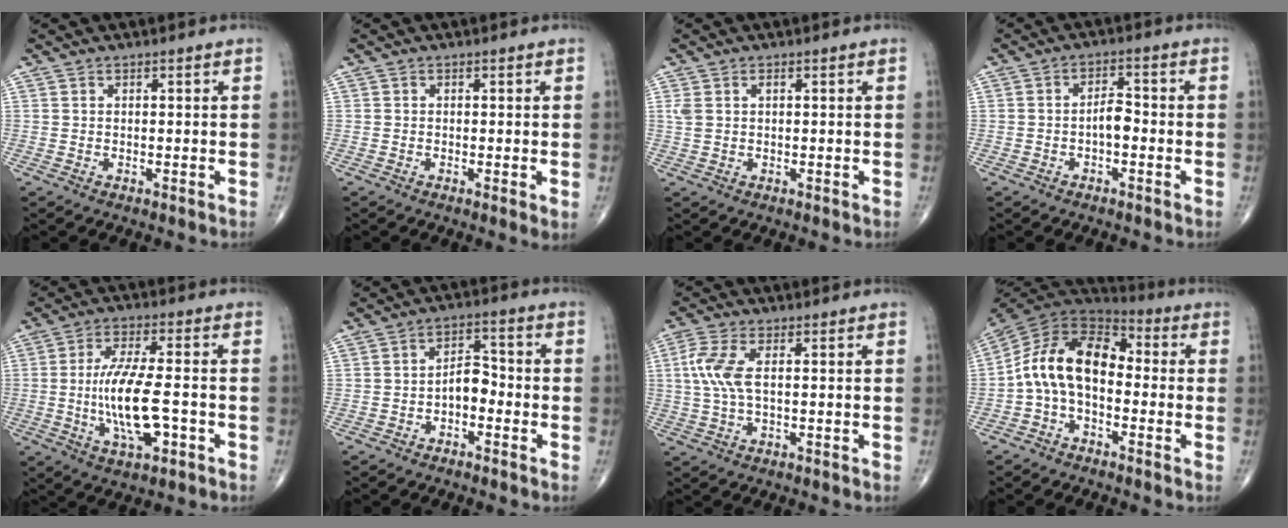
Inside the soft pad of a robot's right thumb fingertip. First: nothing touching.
{"total": 1.8, "force": [-0.3, 0.3, 1.7], "torque": [-0.034, -0.008, -0.008]}
{"total": 2.3, "force": [0.6, 1.3, 1.8], "torque": [-0.053, 0.014, 0.017]}
{"total": 3.6, "force": [-1.1, 1.8, 3.0], "torque": [-0.040, 0.018, -0.023]}
{"total": 12.0, "force": [-2.3, 4.0, 11.1], "torque": [-0.217, 0.007, -0.038]}
{"total": 5.0, "force": [-1.8, 3.0, 3.6], "torque": [-0.043, 0.030, -0.039]}
{"total": 6.7, "force": [0.9, 2.7, 6.0], "torque": [-0.162, 0.012, 0.016]}
{"total": 13.8, "force": [-1.6, 8.6, 10.7], "torque": [-0.179, 0.056, -0.043]}